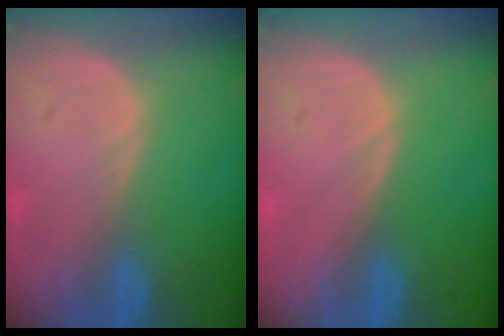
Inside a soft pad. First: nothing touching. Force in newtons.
{"total": 0.0}